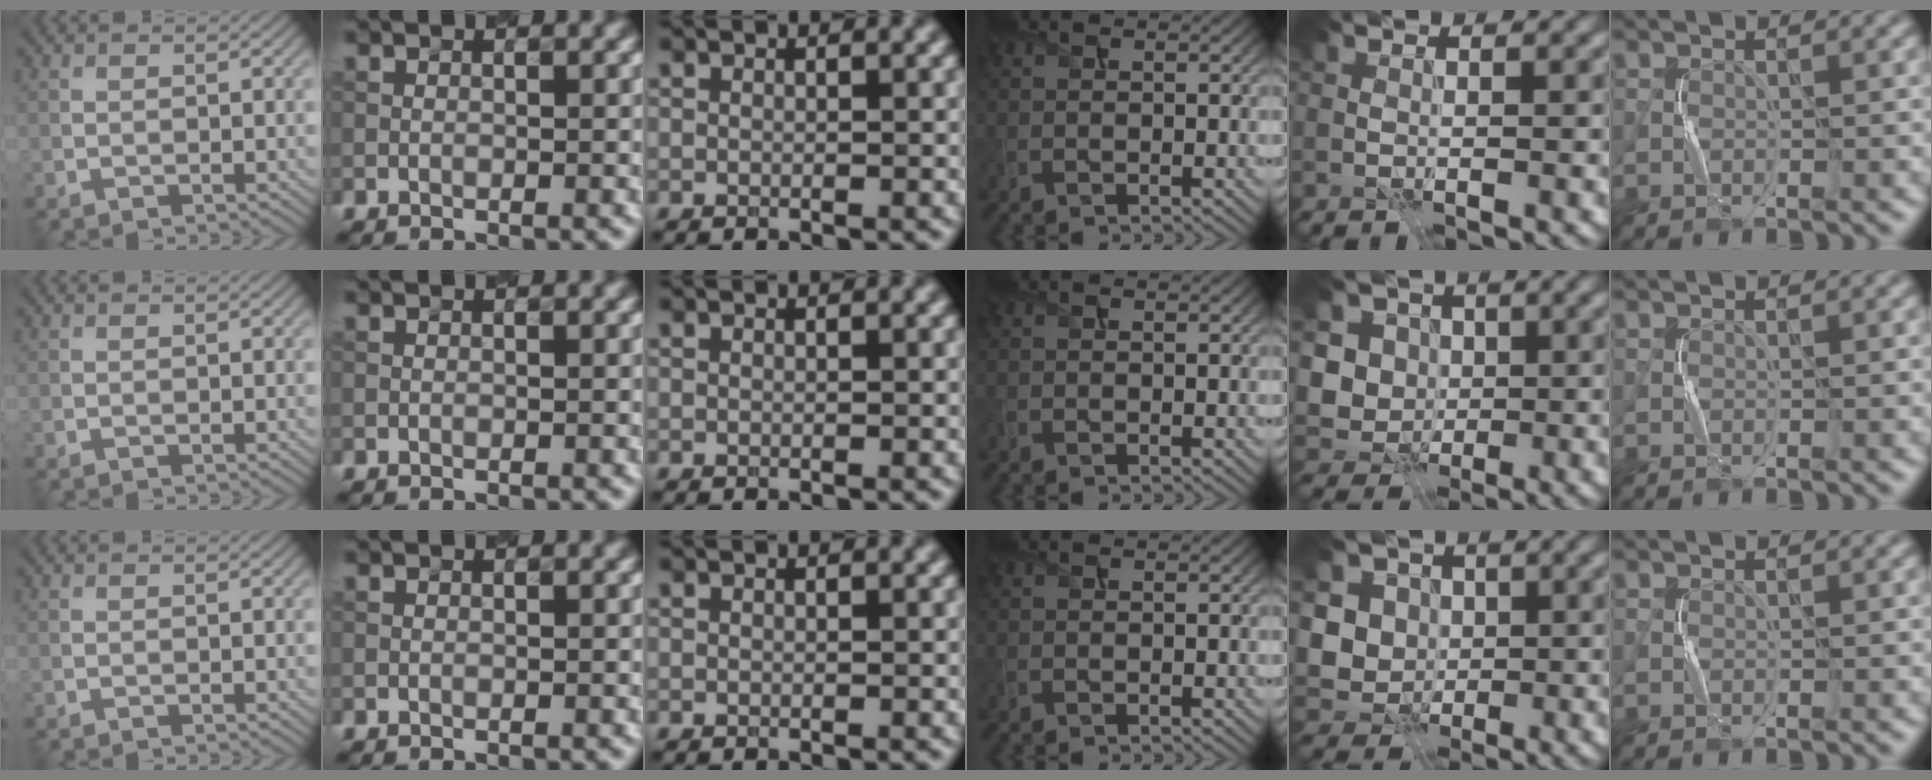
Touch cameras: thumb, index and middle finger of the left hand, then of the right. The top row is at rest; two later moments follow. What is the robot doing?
{"motion": "press", "object": "toy piano key"}